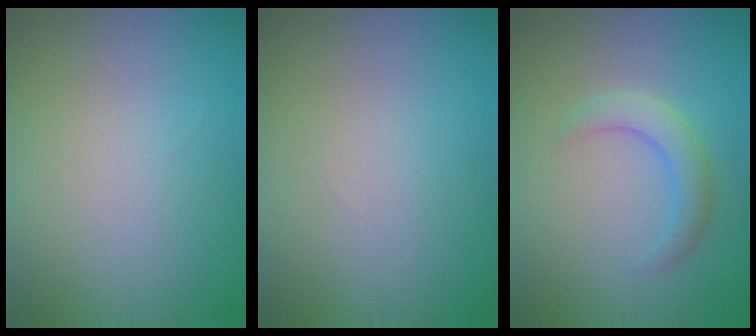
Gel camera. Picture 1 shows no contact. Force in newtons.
{"total": 0.0}
{"total": 2.7, "press": 2.7, "slide": 0.2}